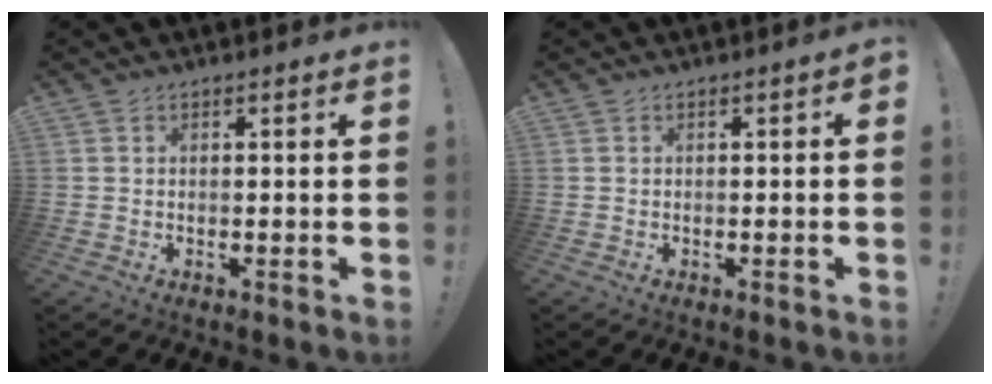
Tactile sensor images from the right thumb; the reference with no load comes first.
{"total": 0.9, "force": [-0.7, 0.2, 0.5], "torque": [-0.006, 0.001, -0.012]}